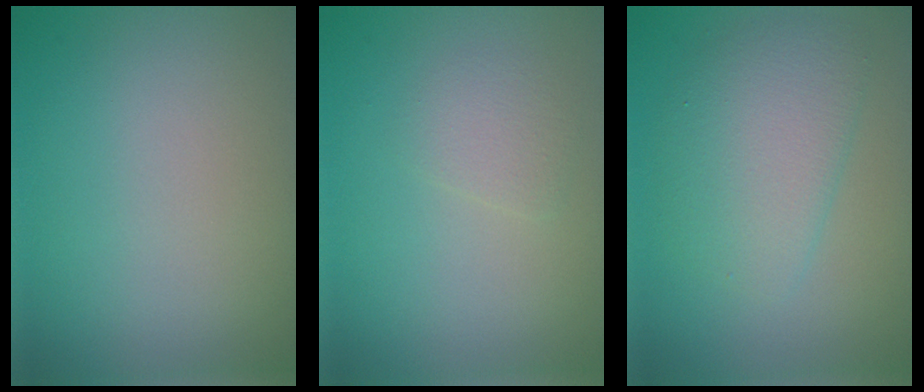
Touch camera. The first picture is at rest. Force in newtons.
{"total": 1.4, "press": 1.4, "slide": 0.1}
{"total": 4.4, "press": 4.4, "slide": 0.1}